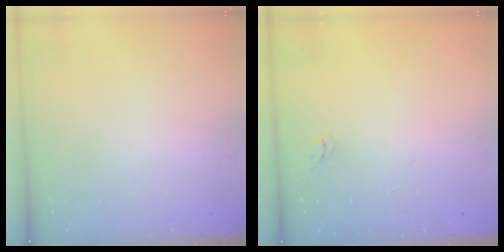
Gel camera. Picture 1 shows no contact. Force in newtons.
{"total": 3.2, "press": 3.2, "slide": 0.3}